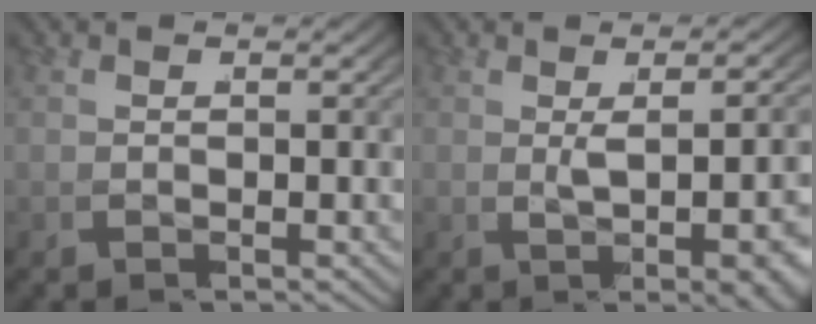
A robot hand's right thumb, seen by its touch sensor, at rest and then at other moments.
{"total": 4.7, "force": [0.0, 1.2, 4.5], "torque": [-0.053, 0.008, 0.002]}